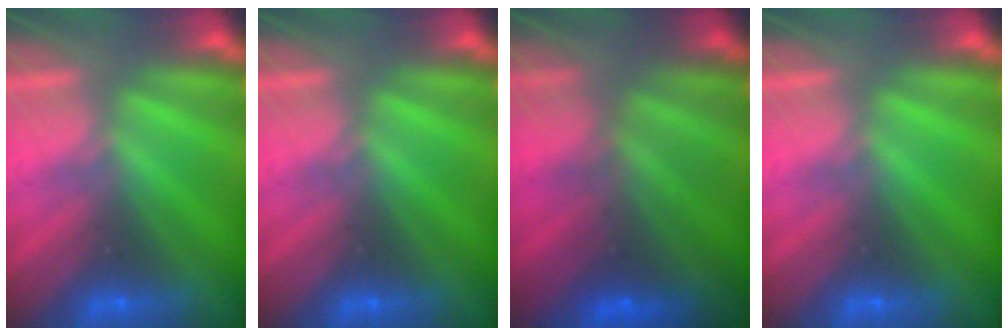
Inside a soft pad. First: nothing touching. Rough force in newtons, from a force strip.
{"total": 0.0}
{"total": 7.6}
{"total": 0.0}